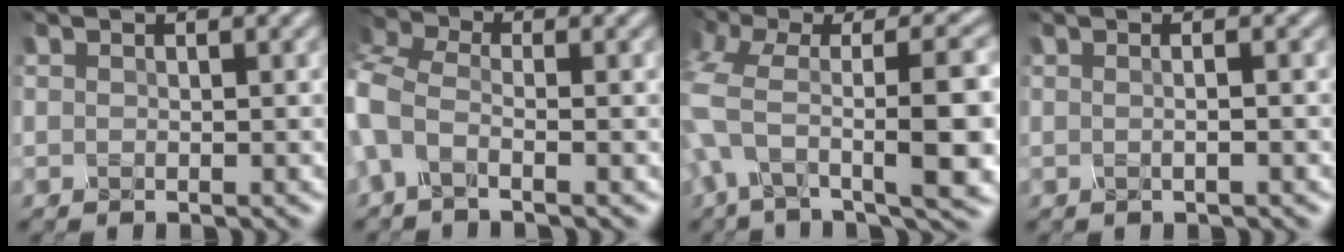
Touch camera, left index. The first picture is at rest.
{"total": 5.6, "force": [-1.4, 3.5, 4.2], "torque": [-0.127, 0.010, -0.048]}
{"total": 10.2, "force": [-1.5, 3.6, 9.5], "torque": [-0.169, -0.008, -0.019]}
{"total": 2.8, "force": [0.6, 1.4, 2.3], "torque": [-0.018, 0.022, -0.024]}